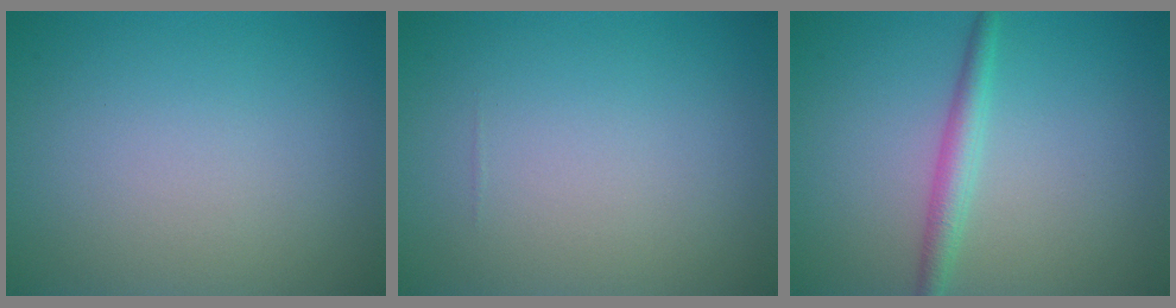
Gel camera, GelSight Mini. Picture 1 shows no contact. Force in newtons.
{"total": 0.0}
{"total": 2.2, "press": 2.2, "slide": 0.1}